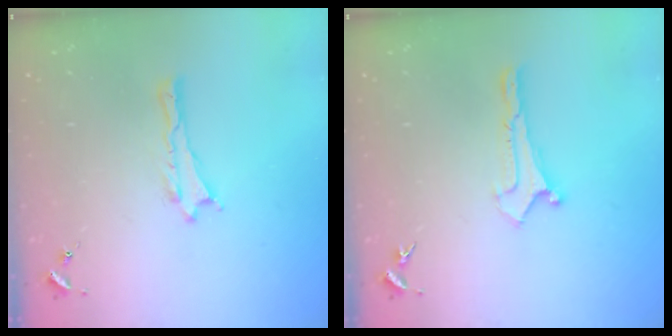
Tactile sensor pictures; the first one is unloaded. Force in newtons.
{"total": 0.0}